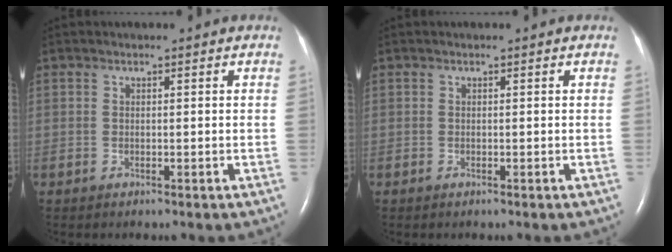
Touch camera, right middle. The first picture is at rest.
{"total": 0.0}